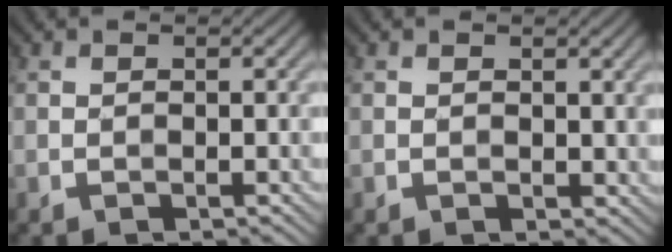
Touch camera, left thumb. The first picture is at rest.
{"total": 0.8, "force": [0.5, 0.6, 0.3], "torque": [-0.006, -0.004, 0.012]}